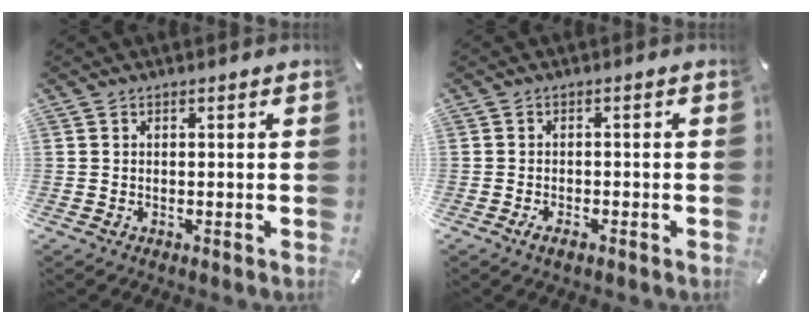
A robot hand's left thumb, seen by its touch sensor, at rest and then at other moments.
{"total": 2.3, "force": [-1.4, 0.9, 1.7], "torque": [-0.035, 0.002, -0.027]}